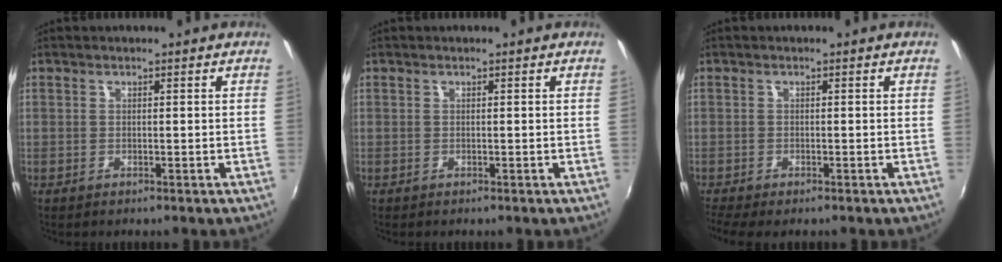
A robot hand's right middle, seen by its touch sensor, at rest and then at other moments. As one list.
[{"total": 0.0}, {"total": 3.8, "force": [-3.0, 0.8, 2.2], "torque": [-0.054, -0.023, -0.054]}]